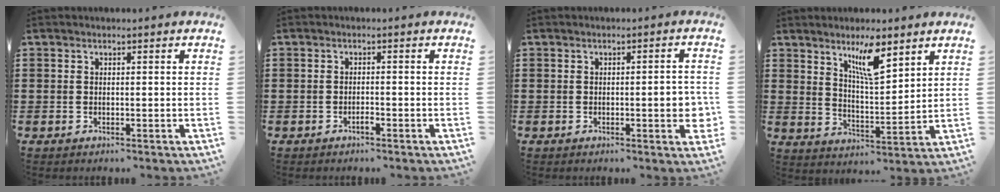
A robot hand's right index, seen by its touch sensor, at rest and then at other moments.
{"total": 1.2, "force": [-0.8, 0.2, 0.9], "torque": [-0.019, -0.004, -0.013]}
{"total": 4.0, "force": [-0.4, 0.9, 3.8], "torque": [-0.048, -0.004, -0.012]}
{"total": 7.5, "force": [4.9, 1.6, 5.3], "torque": [-0.102, -0.011, 0.083]}